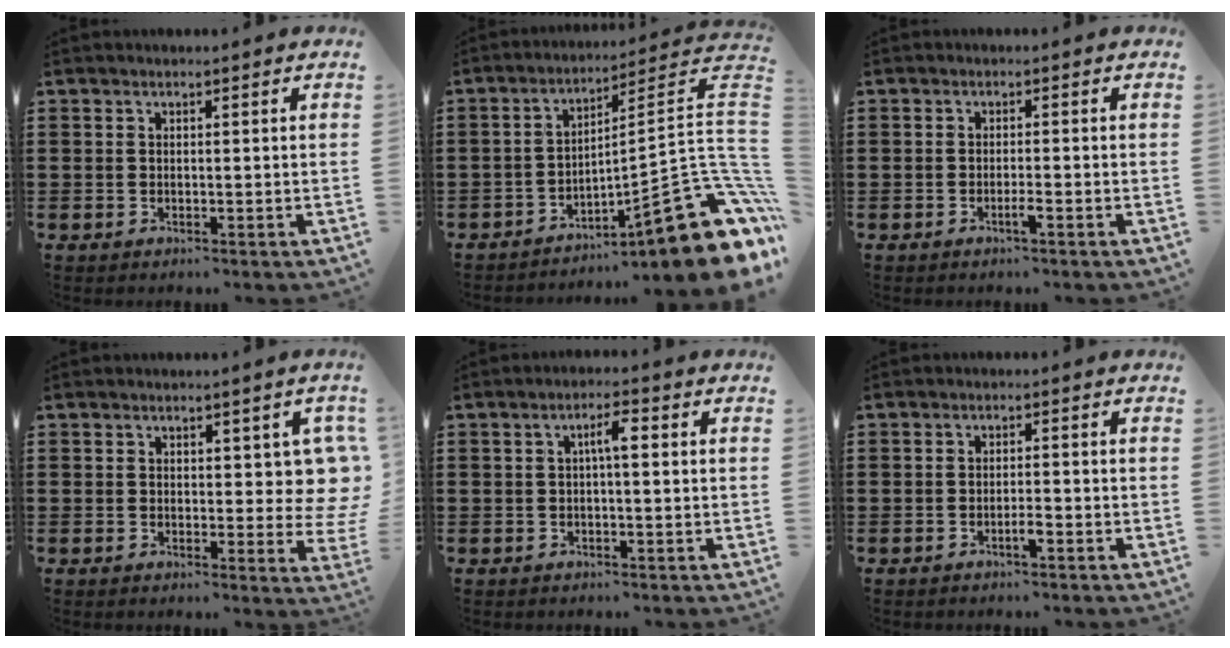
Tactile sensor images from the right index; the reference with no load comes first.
{"total": 16.5, "force": [-7.2, 4.0, 14.3], "torque": [-0.190, -0.004, -0.116]}
{"total": 1.6, "force": [-1.0, 0.0, 1.3], "torque": [-0.023, -0.003, -0.017]}
{"total": 5.9, "force": [1.9, 3.2, 4.6], "torque": [-0.043, -0.007, 0.027]}
{"total": 3.0, "force": [0.1, 0.6, 3.0], "torque": [-0.055, 0.008, -0.002]}
{"total": 1.8, "force": [-1.1, 0.2, 1.5], "torque": [-0.027, 0.000, -0.019]}